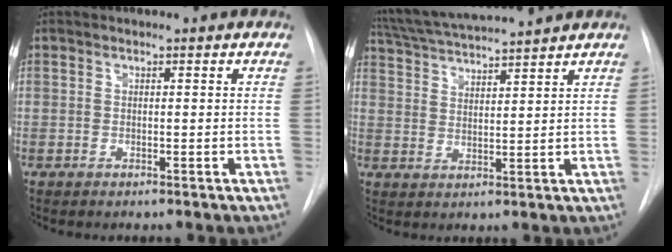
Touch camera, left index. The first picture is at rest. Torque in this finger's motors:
{"motor_torque": [-0.32, -0.66, 0.08, 0.05]}